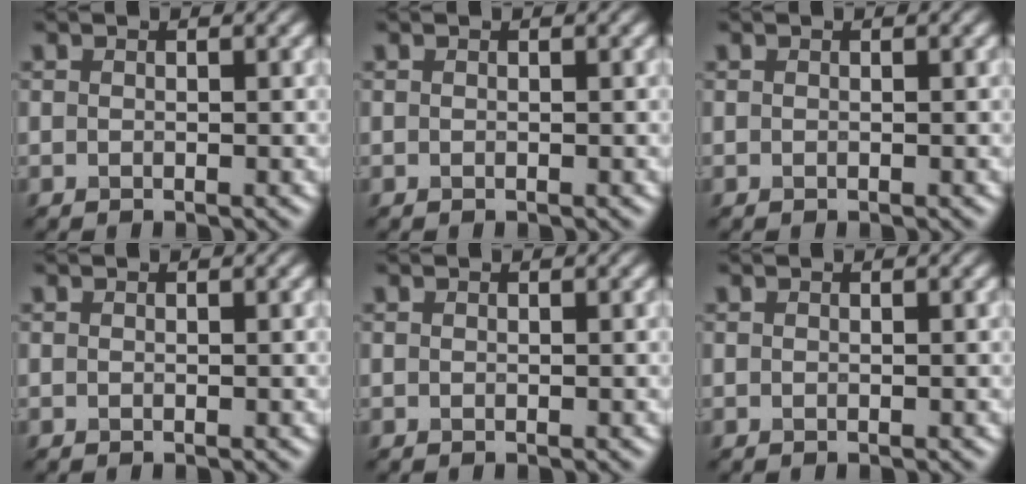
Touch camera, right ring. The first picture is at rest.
{"total": 0.0}
{"total": 0.0}
{"total": 0.0}
{"total": 0.0}
{"total": 0.0}